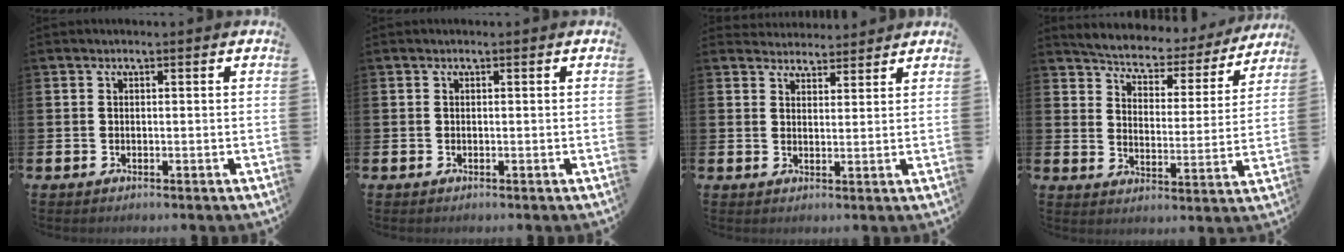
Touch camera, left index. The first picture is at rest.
{"total": 0.0}
{"total": 3.4, "force": [3.2, 1.0, -0.4], "torque": [0.001, -0.016, 0.060]}
{"total": 5.2, "force": [5.0, 1.3, 0.6], "torque": [-0.043, -0.042, 0.081]}